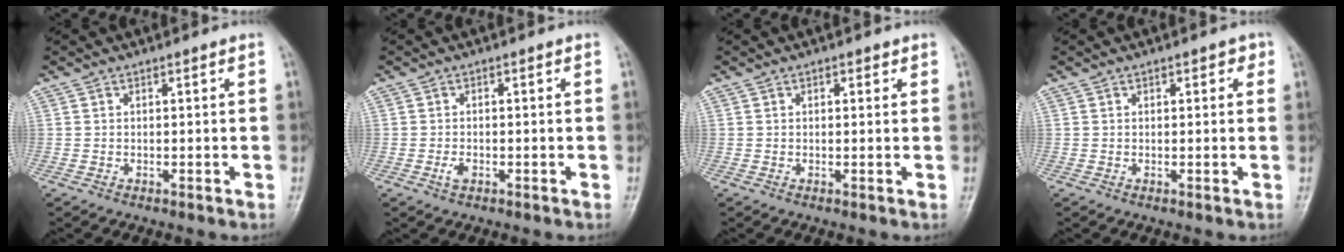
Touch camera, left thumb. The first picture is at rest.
{"total": 1.5, "force": [-0.8, 0.9, 1.0], "torque": [-0.020, 0.001, -0.016]}
{"total": 1.2, "force": [0.7, 0.8, 0.6], "torque": [0.001, -0.001, 0.005]}
{"total": 1.9, "force": [0.8, 1.1, 1.3], "torque": [-0.002, 0.002, 0.007]}